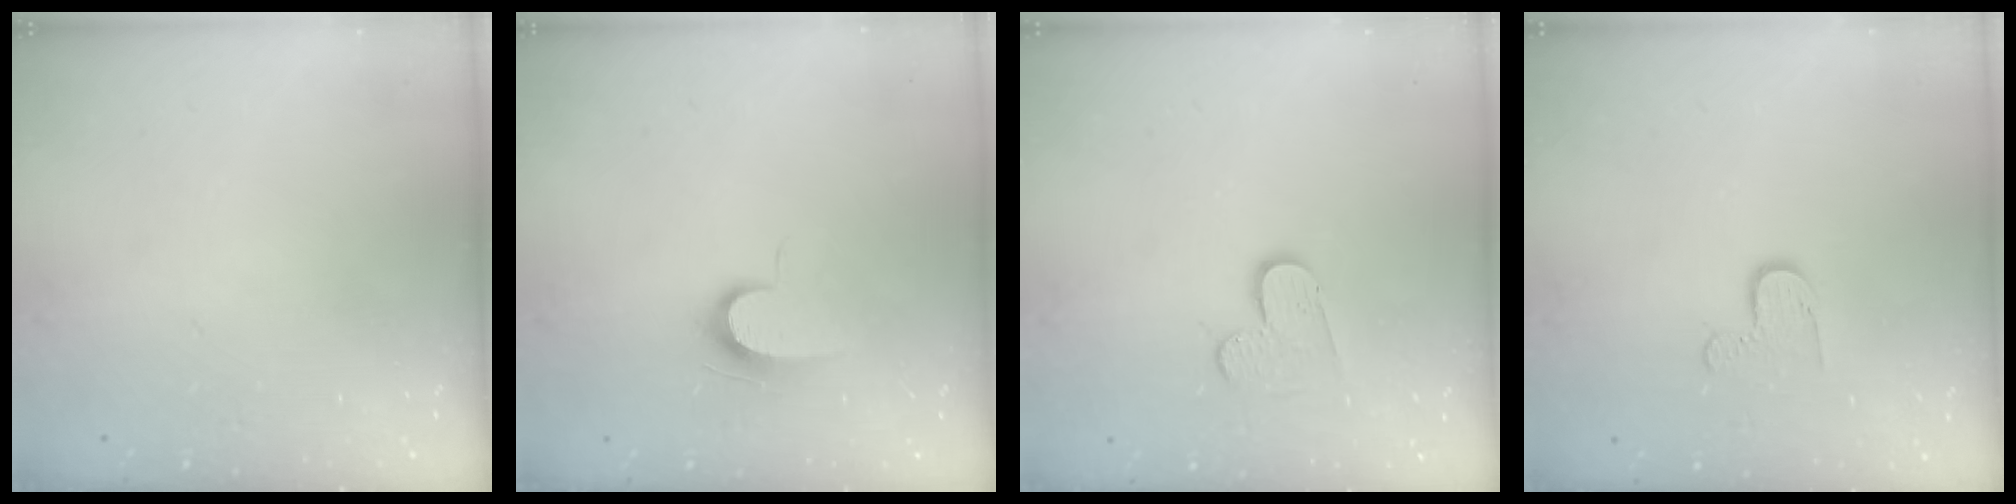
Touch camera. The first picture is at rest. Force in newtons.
{"total": 6.4, "press": 6.3, "slide": 0.7}
{"total": 4.2, "press": 4.2, "slide": 0.4}
{"total": 4.7, "press": 4.7, "slide": 0.4}